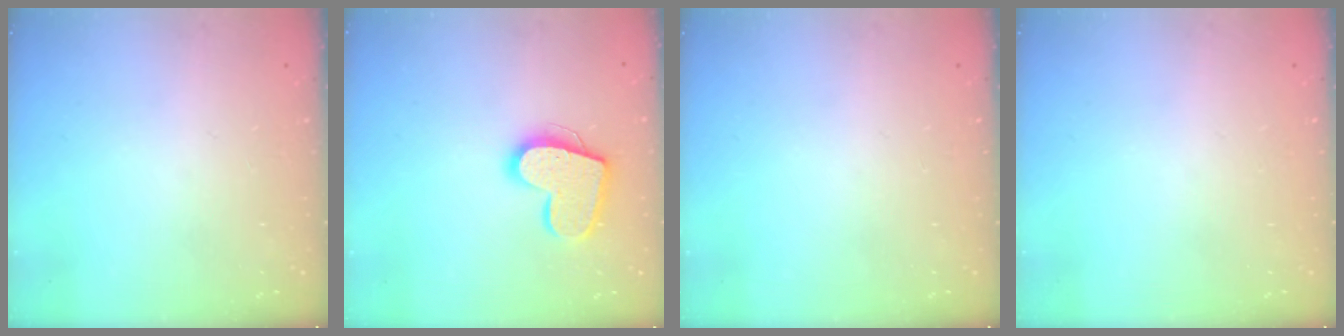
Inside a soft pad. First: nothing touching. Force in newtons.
{"total": 14.9, "press": 14.9, "slide": 1.0}
{"total": 0.0}
{"total": 0.0}